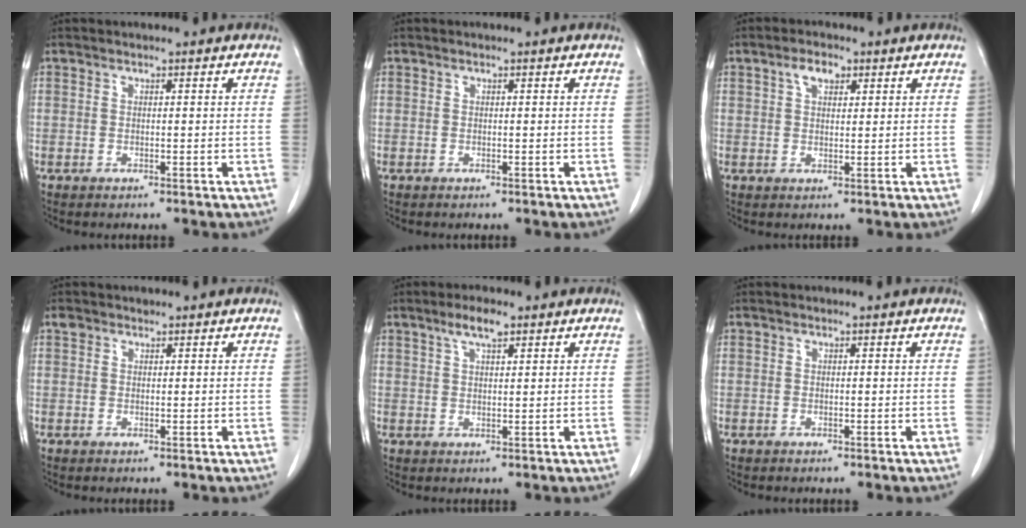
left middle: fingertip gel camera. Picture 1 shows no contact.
{"total": 0.0}
{"total": 3.3, "force": [1.8, 1.6, 2.3], "torque": [-0.046, 0.009, 0.033]}
{"total": 1.2, "force": [0.9, 0.7, 0.2], "torque": [-0.007, 0.010, 0.016]}
{"total": 3.8, "force": [2.3, 1.2, 2.9], "torque": [-0.060, 0.008, 0.043]}
{"total": 0.0}